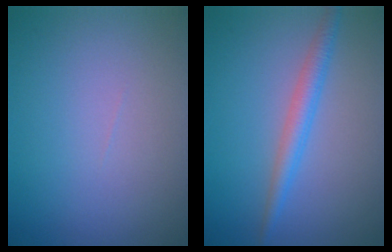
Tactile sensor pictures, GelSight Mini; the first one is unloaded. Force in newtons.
{"total": 2.4, "press": 2.4, "slide": 0.0}